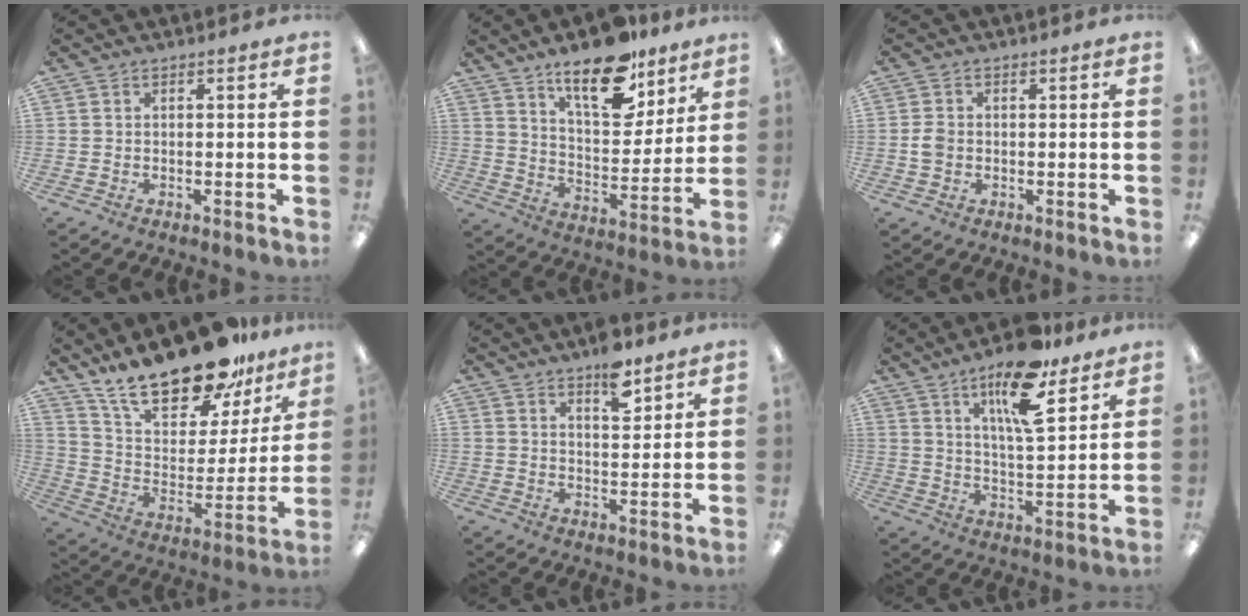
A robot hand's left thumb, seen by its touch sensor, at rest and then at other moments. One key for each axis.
{"total": 16.7, "fx": 12.4, "fy": 6.9, "fz": 8.8, "tx": -0.127, "ty": -0.078, "tz": 0.213}
{"total": 2.8, "fx": -0.3, "fy": 2.3, "fz": 1.6, "tx": -0.020, "ty": 0.001, "tz": -0.007}
{"total": 23.0, "fx": 18.2, "fy": 8.8, "fz": 11.0, "tx": -0.184, "ty": -0.122, "tz": 0.317}
{"total": 7.7, "fx": 5.7, "fy": 3.1, "fz": 4.2, "tx": -0.048, "ty": -0.036, "tz": 0.095}
{"total": 15.7, "fx": 10.3, "fy": 4.9, "fz": 10.8, "tx": -0.174, "ty": -0.050, "tz": 0.168}